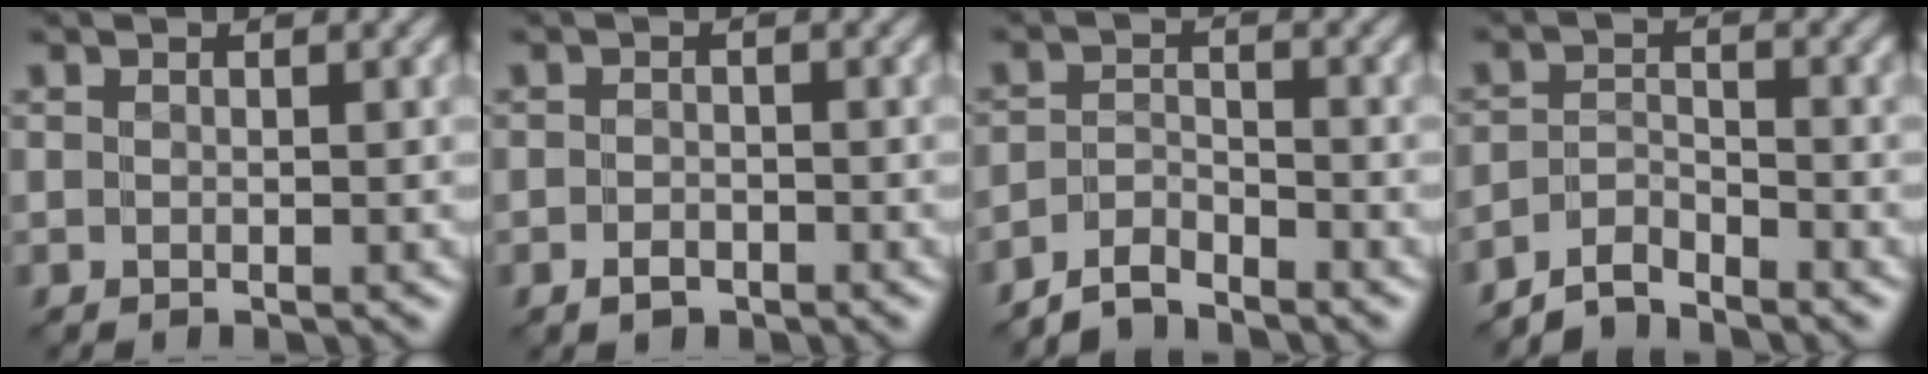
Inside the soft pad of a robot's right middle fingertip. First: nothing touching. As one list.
[{"total": 1.2, "force": [-0.9, 0.7, 0.5], "torque": [-0.007, 0.002, -0.019]}, {"total": 2.8, "force": [-2.7, 0.4, 0.4], "torque": [-0.008, 0.004, -0.063]}, {"total": 2.9, "force": [-2.8, 0.4, 0.5], "torque": [-0.008, 0.005, -0.064]}]